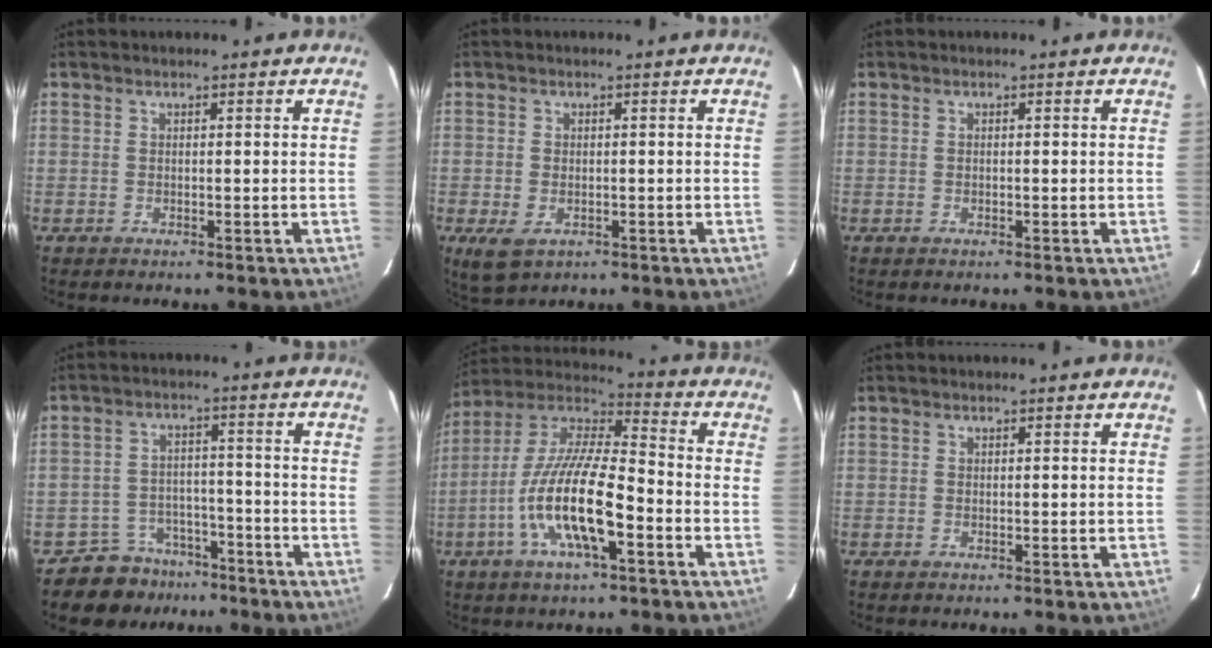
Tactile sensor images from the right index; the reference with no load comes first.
{"total": 5.7, "force": [-2.1, 3.7, 3.9], "torque": [-0.082, -0.014, -0.030]}
{"total": 0.0}
{"total": 7.9, "force": [-6.3, 4.7, 0.5], "torque": [-0.023, 0.025, -0.091]}
{"total": 16.7, "force": [-6.3, 4.3, 14.9], "torque": [-0.295, -0.009, -0.127]}
{"total": 0.0}